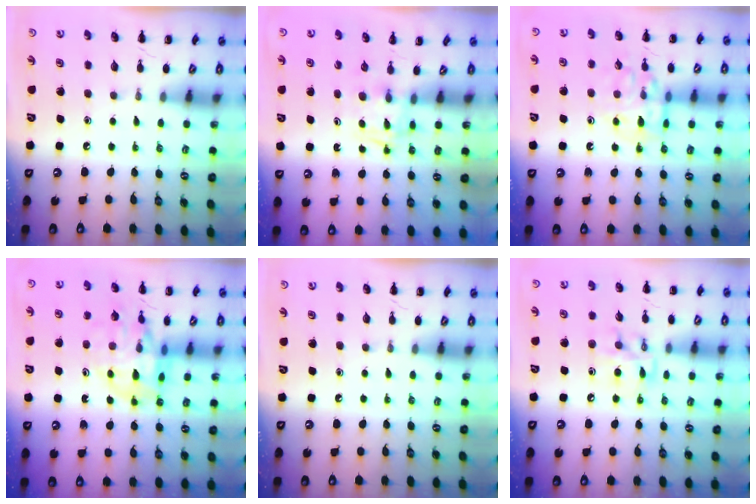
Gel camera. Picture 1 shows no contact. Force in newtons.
{"total": 2.5, "press": 2.3, "slide": 1.0}
{"total": 11.9, "press": 11.8, "slide": 1.2}
{"total": 12.5, "press": 12.4, "slide": 2.1}
{"total": 0.0}
{"total": 10.0, "press": 9.9, "slide": 1.1}